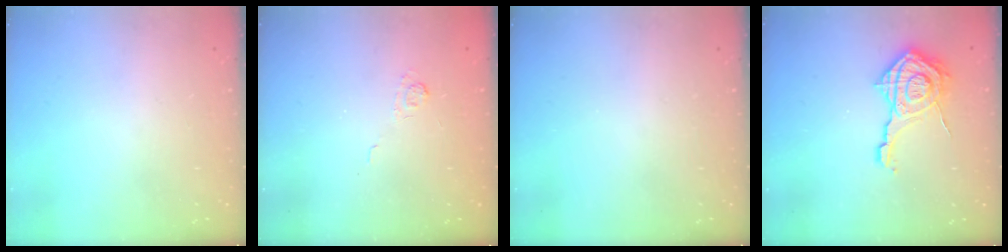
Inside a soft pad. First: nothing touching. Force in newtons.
{"total": 2.5, "press": 2.1, "slide": 1.4}
{"total": 0.0}
{"total": 15.2, "press": 15.2, "slide": 1.0}